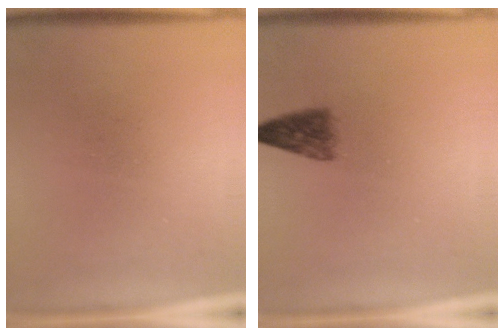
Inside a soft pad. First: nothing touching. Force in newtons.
{"total": 3.5}